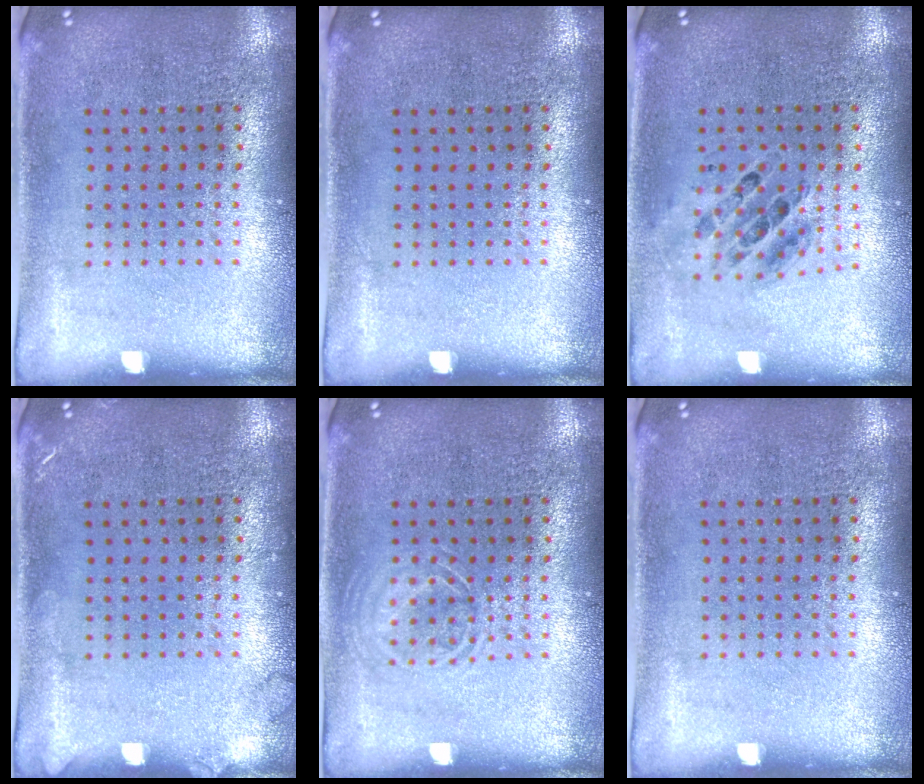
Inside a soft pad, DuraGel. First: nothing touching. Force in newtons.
{"total": 0.0}
{"total": 0.7, "press": 0.7, "slide": 0.1}
{"total": 0.8, "press": 0.8, "slide": 0.1}
{"total": 1.7, "press": 1.7, "slide": 0.3}
{"total": 0.0}